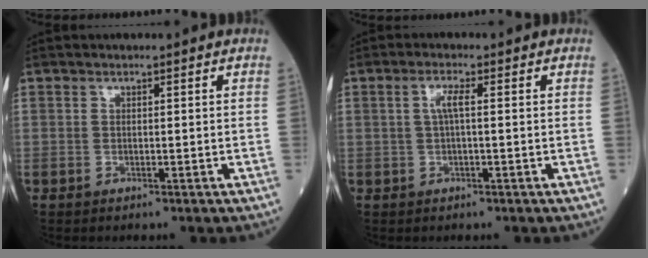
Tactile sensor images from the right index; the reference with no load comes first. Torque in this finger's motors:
{"motor_torque": [0.30, -0.02, 0.09, 0.05]}